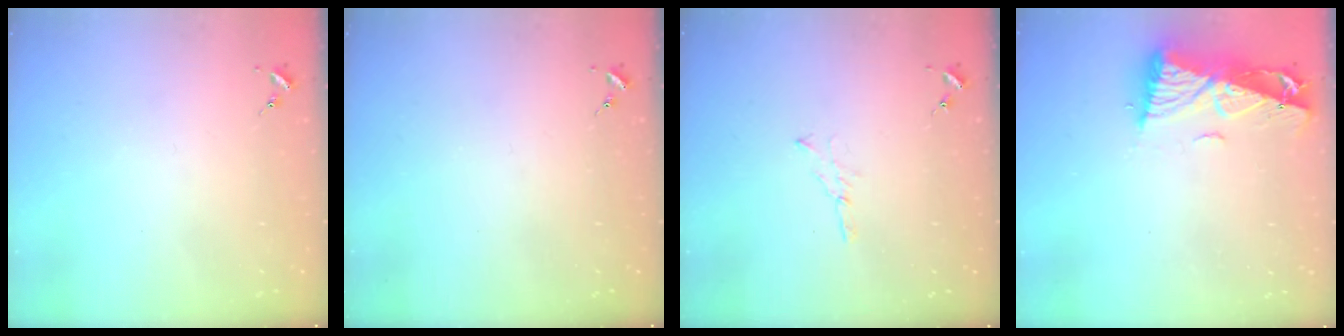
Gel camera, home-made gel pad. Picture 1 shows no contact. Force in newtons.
{"total": 0.0}
{"total": 2.6, "press": 2.6, "slide": 0.3}
{"total": 10.9, "press": 10.9, "slide": 1.2}